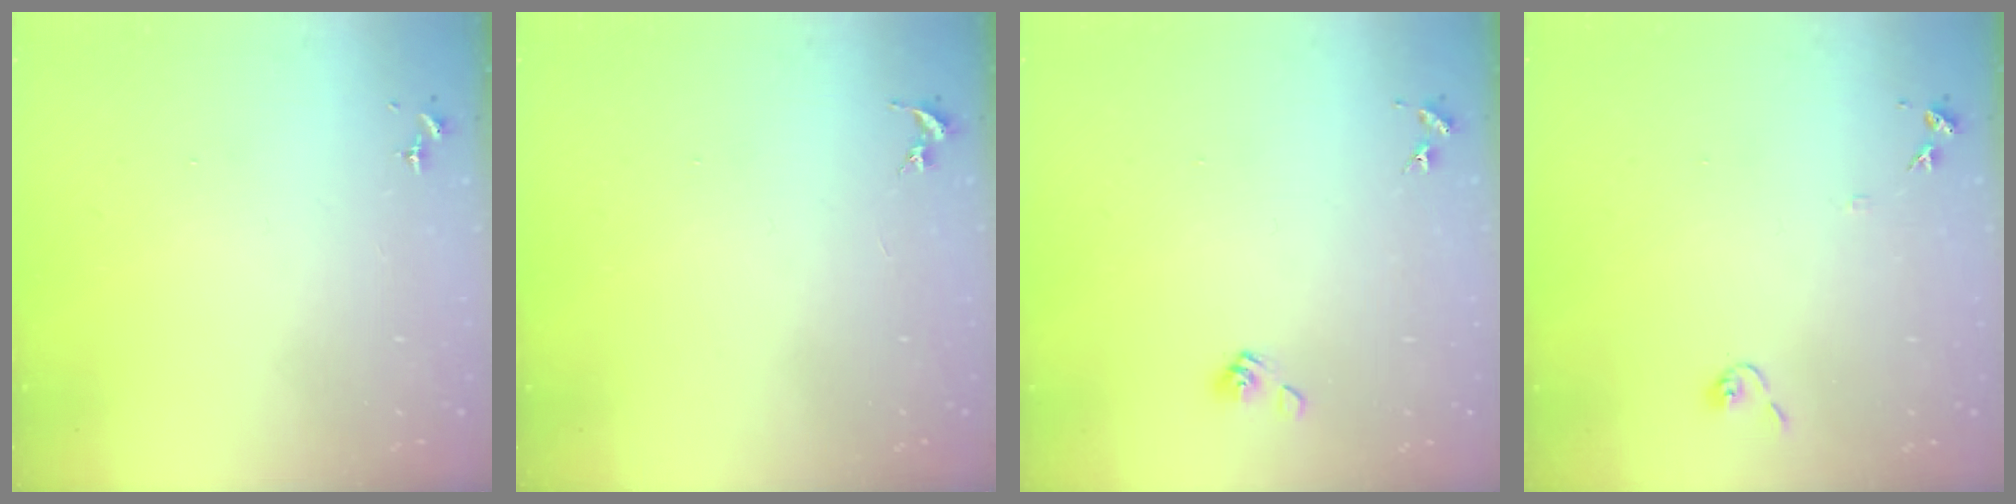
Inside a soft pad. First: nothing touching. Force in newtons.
{"total": 0.0}
{"total": 5.4, "press": 5.0, "slide": 2.2}
{"total": 6.8, "press": 6.8, "slide": 0.6}